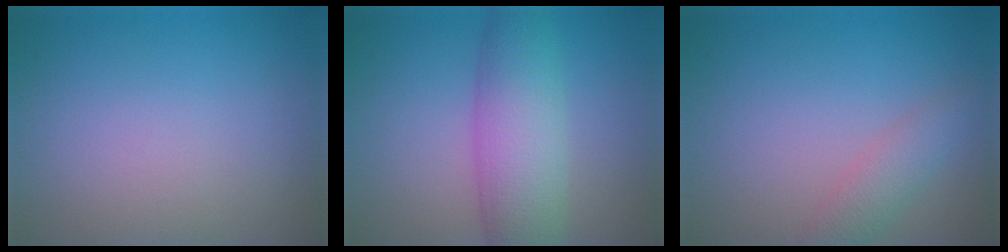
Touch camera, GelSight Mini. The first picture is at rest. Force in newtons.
{"total": 6.7, "press": 6.7, "slide": 0.1}
{"total": 2.3, "press": 2.3, "slide": 0.0}